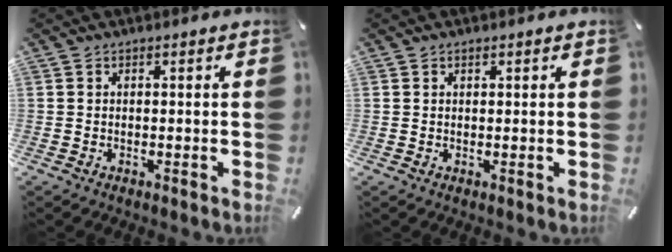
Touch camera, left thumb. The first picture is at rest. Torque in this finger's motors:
{"motor_torque": [-0.22, -0.04, 0.00, 0.08, -0.01]}